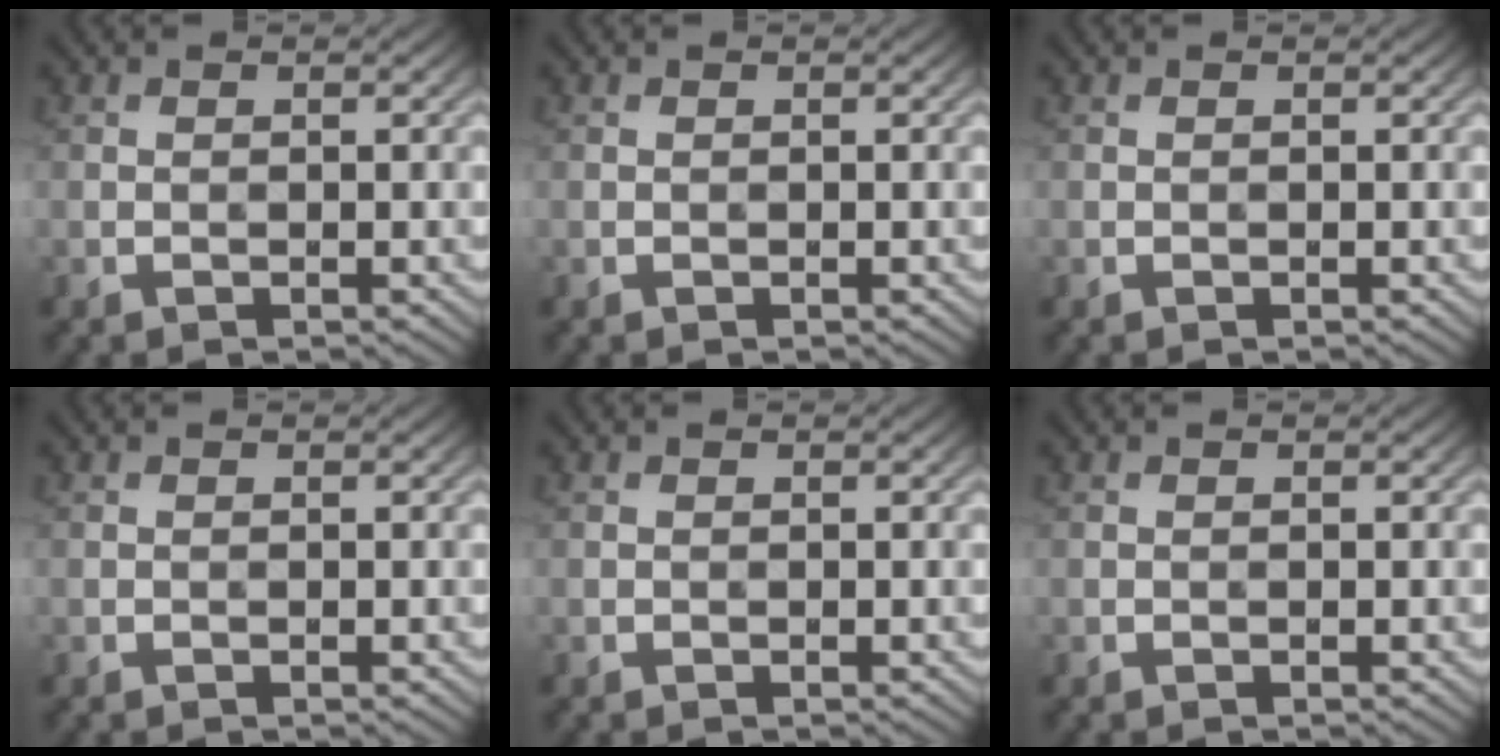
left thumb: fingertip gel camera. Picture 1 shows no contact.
{"total": 0.0}
{"total": 0.0}
{"total": 0.0}
{"total": 0.0}
{"total": 0.0}